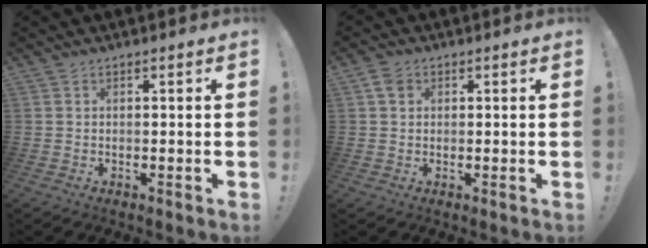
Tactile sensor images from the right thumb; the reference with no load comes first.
{"total": 3.2, "force": [1.4, 2.6, 1.3], "torque": [-0.017, -0.001, 0.024]}